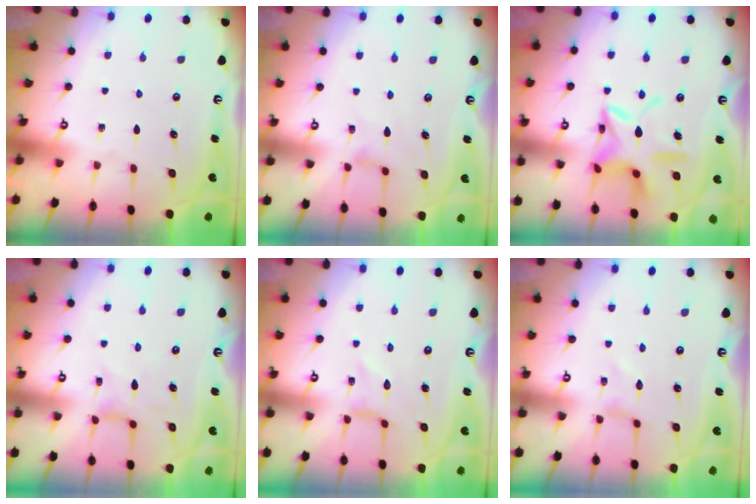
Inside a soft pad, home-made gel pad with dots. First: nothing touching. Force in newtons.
{"total": 2.6, "press": 2.6, "slide": 0.5}
{"total": 15.0, "press": 15.0, "slide": 1.3}
{"total": 1.2, "press": 1.1, "slide": 0.4}
{"total": 0.0}
{"total": 0.0}